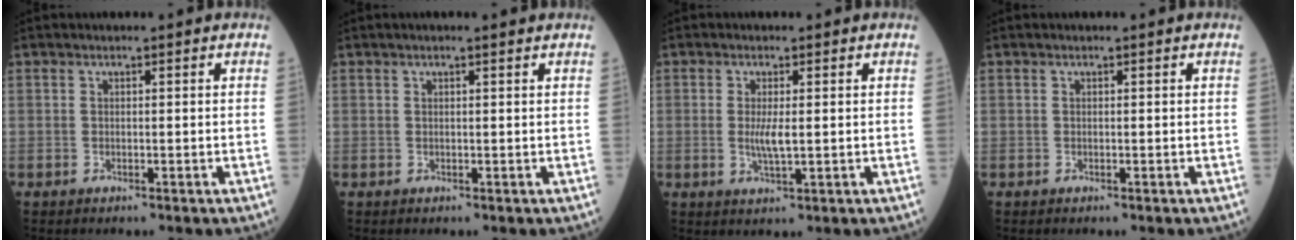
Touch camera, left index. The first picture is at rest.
{"total": 1.4, "force": [1.1, -0.1, 0.9], "torque": [-0.014, 0.011, 0.018]}
{"total": 3.0, "force": [0.0, 0.6, 2.9], "torque": [-0.063, -0.006, 0.004]}
{"total": 0.0}